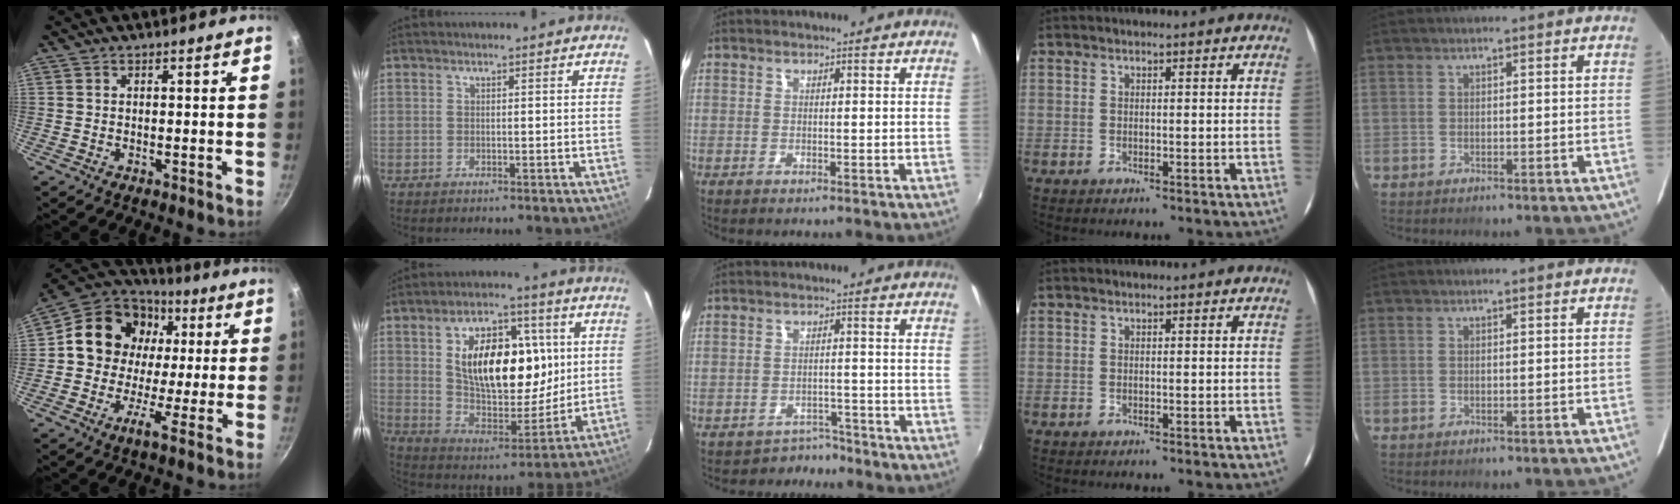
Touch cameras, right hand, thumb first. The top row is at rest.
{"thumb": {"total": 15.1, "force": [2.3, 12.7, 7.8], "torque": [-0.106, 0.019, 0.010]}, "index": {"total": 19.5, "force": [4.4, 10.7, 15.7], "torque": [-0.268, 0.009, 0.086]}, "middle": {"total": 3.6, "force": [-3.2, 1.5, -0.7], "torque": [0.013, 0.014, -0.048]}}